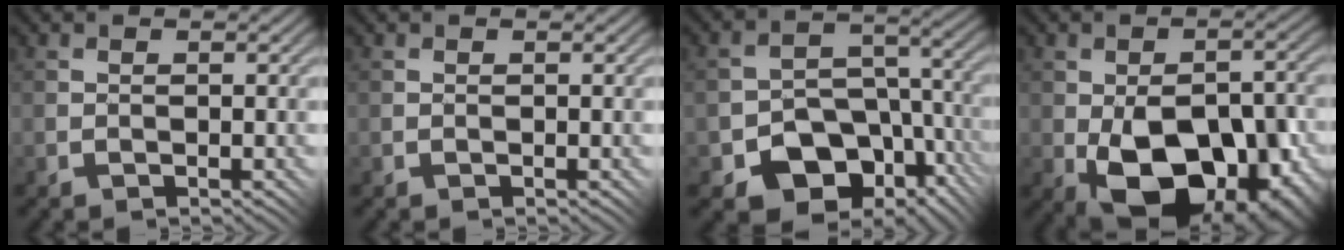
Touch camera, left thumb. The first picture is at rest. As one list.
[{"total": 0.0}, {"total": 12.4, "force": [-5.9, 8.8, 6.5], "torque": [-0.100, -0.017, -0.084]}, {"total": 16.7, "force": [-5.7, 9.8, 12.3], "torque": [-0.161, -0.007, -0.072]}]